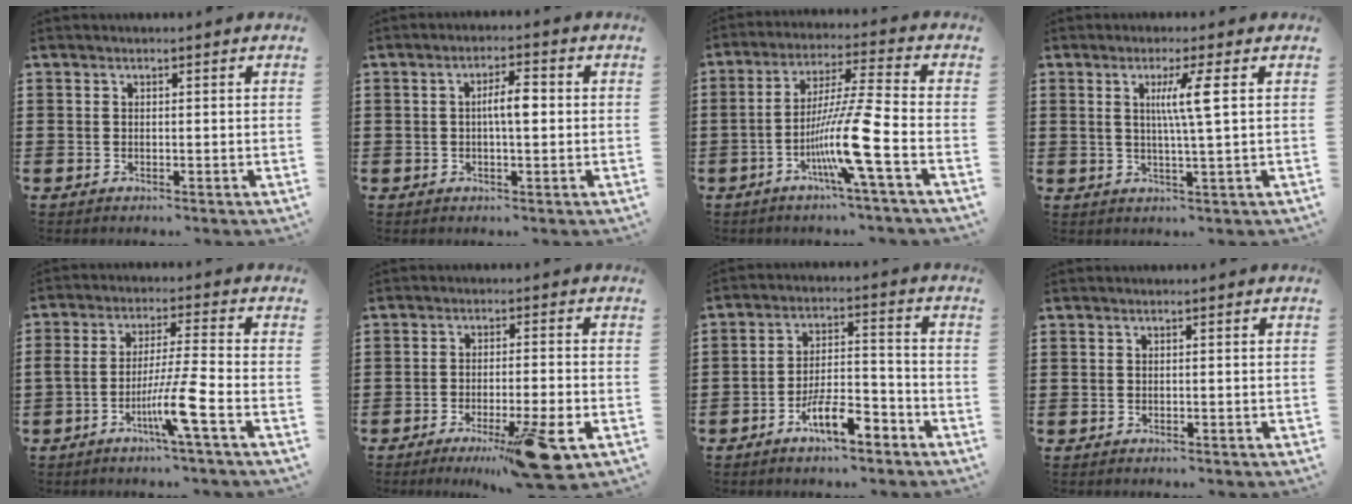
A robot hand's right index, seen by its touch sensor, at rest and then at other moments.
{"total": 4.2, "force": [0.1, 1.0, 4.1], "torque": [-0.075, 0.002, -0.001]}
{"total": 11.5, "force": [-4.6, -0.5, 10.5], "torque": [-0.211, -0.015, -0.094]}
{"total": 5.2, "force": [1.2, -0.6, 5.1], "torque": [-0.099, -0.004, 0.013]}
{"total": 8.7, "force": [-4.4, -0.4, 7.5], "torque": [-0.143, -0.011, -0.085]}
{"total": 9.9, "force": [-5.8, 0.3, 8.1], "torque": [-0.135, -0.012, -0.101]}
{"total": 8.2, "force": [-5.4, 2.3, 5.7], "torque": [-0.101, 0.010, -0.095]}
{"total": 0.6, "force": [-0.5, 0.1, 0.2], "torque": [-0.005, -0.003, -0.010]}